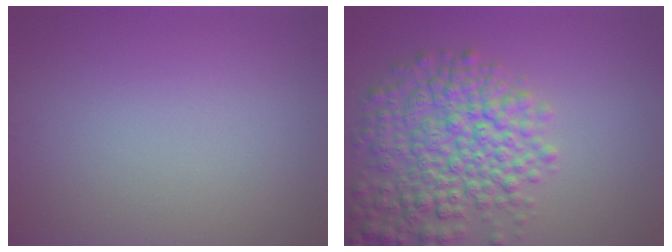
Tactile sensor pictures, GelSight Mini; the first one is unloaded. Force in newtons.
{"total": 7.3, "press": 7.3, "slide": 0.3}